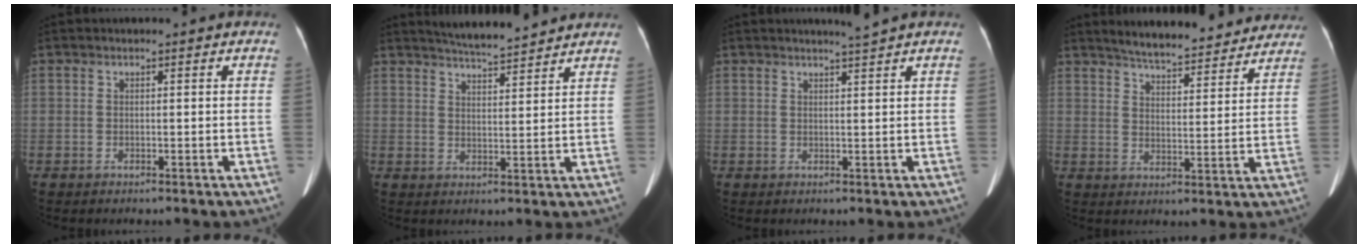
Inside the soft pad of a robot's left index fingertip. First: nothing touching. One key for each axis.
{"total": 8.0, "fx": 7.6, "fy": 0.0, "fz": 2.5, "tx": -0.049, "ty": 0.012, "tz": 0.115}
{"total": 1.8, "fx": 1.5, "fy": -0.9, "fz": 0.4, "tx": -0.012, "ty": -0.012, "tz": 0.030}
{"total": 16.3, "fx": 15.0, "fy": 3.1, "fz": 5.6, "tx": -0.070, "ty": 0.006, "tz": 0.195}